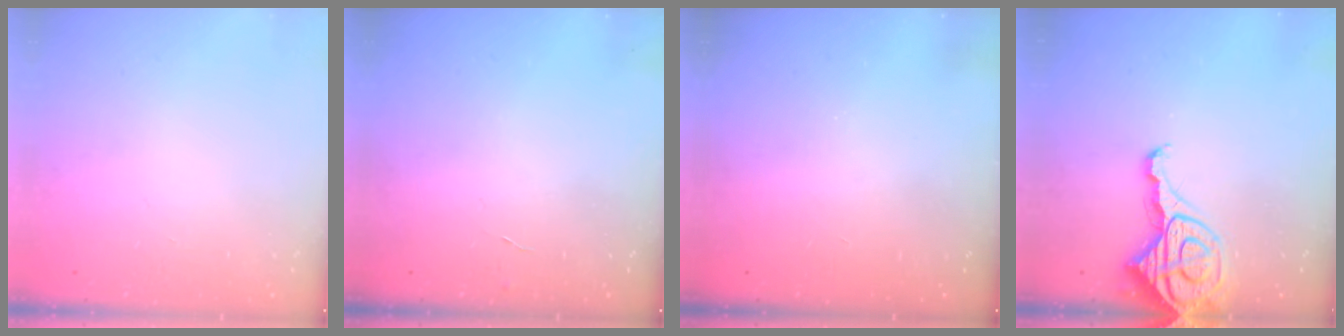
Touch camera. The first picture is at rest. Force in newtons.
{"total": 3.6, "press": 3.6, "slide": 0.3}
{"total": 0.0}
{"total": 12.5, "press": 12.4, "slide": 1.4}